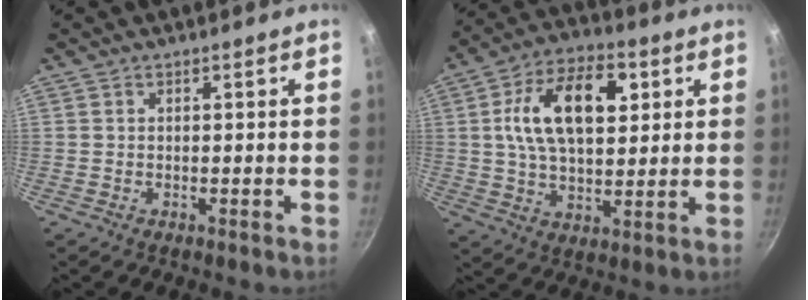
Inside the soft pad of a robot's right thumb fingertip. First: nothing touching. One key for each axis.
{"total": 17.3, "fx": 4.2, "fy": 9.7, "fz": 13.6, "tx": -0.219, "ty": 0.006, "tz": 0.070}